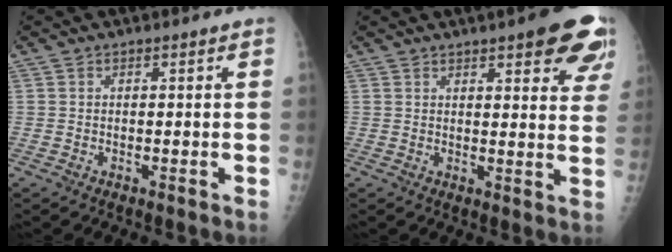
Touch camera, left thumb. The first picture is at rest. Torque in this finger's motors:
{"motor_torque": [1.54, 1.55, 1.04, -0.44, 0.04]}